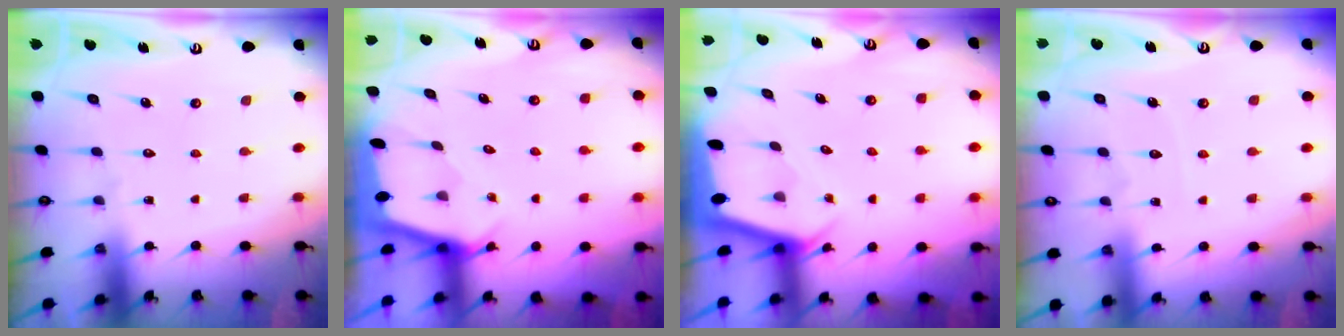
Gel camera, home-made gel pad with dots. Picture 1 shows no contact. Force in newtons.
{"total": 1.3, "press": 1.3, "slide": 0.1}
{"total": 2.4, "press": 2.4, "slide": 0.1}
{"total": 3.3, "press": 3.3, "slide": 0.4}